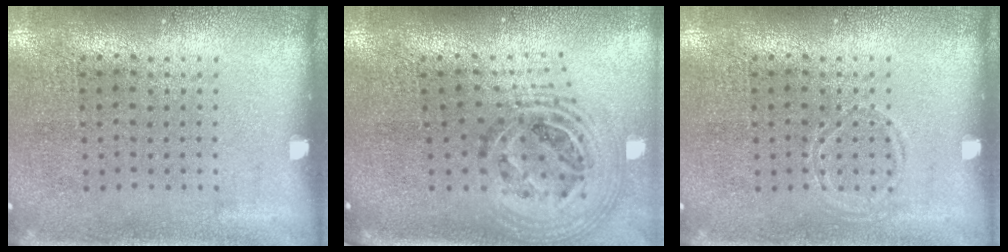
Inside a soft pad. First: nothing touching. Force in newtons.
{"total": 1.9, "press": 1.6, "slide": 1.1}
{"total": 0.8, "press": 0.8, "slide": 0.1}